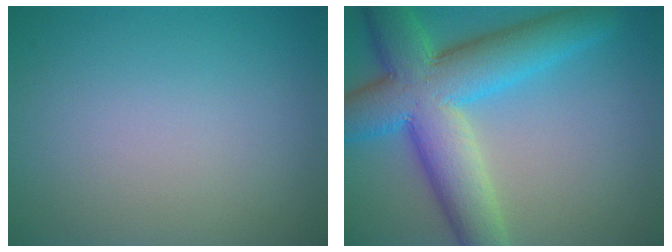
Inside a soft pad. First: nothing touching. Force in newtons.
{"total": 10.9, "press": 10.9, "slide": 0.5}